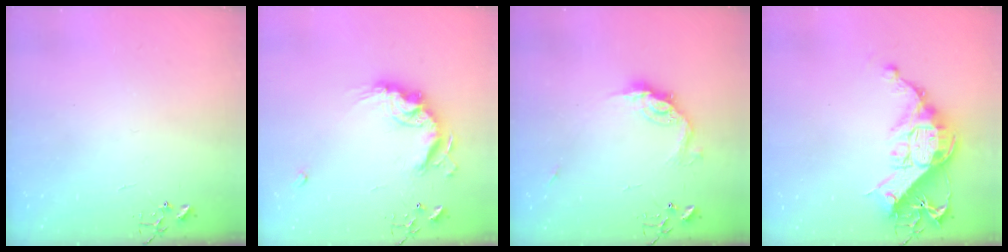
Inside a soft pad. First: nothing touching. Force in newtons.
{"total": 16.0, "press": 16.0, "slide": 1.1}
{"total": 13.4, "press": 13.4, "slide": 1.1}
{"total": 15.9, "press": 15.8, "slide": 1.5}